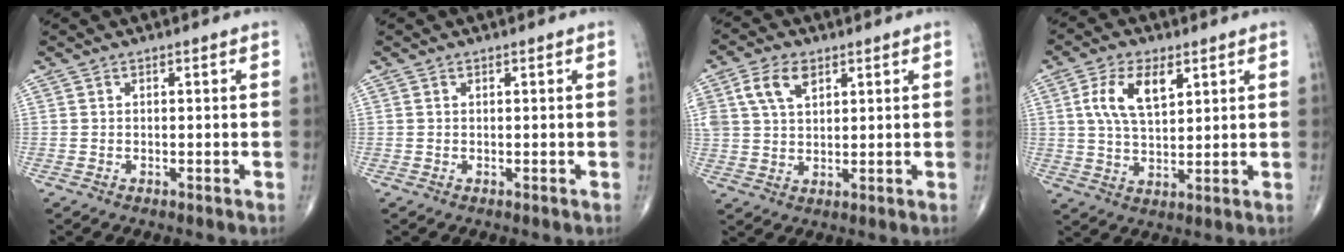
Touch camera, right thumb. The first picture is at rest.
{"total": 0.0}
{"total": 7.1, "force": [3.2, 4.3, 4.7], "torque": [-0.086, -0.003, 0.063]}
{"total": 9.3, "force": [3.4, 4.6, 7.3], "torque": [-0.129, -0.009, 0.065]}